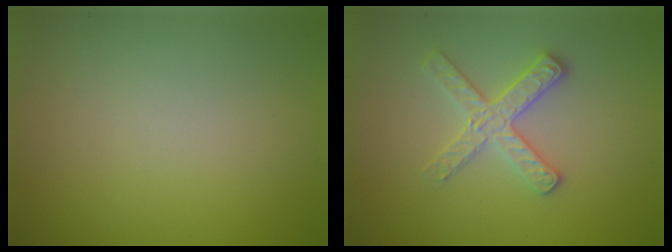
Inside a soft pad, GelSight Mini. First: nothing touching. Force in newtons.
{"total": 2.7, "press": 2.6, "slide": 0.9}